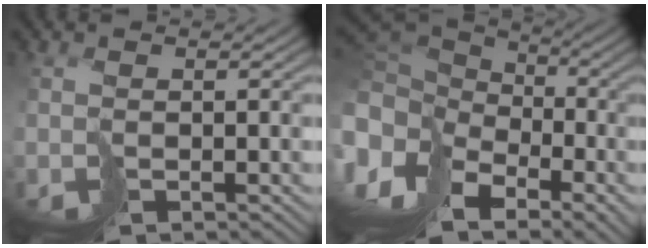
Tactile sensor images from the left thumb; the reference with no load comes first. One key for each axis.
{"total": 15.7, "fx": -5.1, "fy": 11.1, "fz": 10.0, "tx": -0.264, "ty": -0.020, "tz": -0.055}